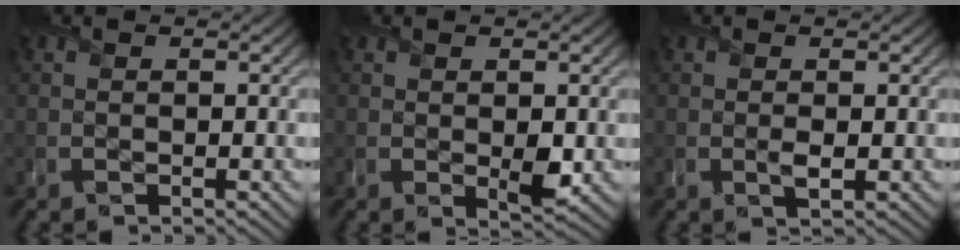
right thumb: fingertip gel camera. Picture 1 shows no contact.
{"total": 2.0, "force": [0.2, 1.0, 1.7], "torque": [-0.028, -0.009, 0.008]}
{"total": 0.9, "force": [0.0, 0.3, 0.8], "torque": [-0.017, -0.003, -0.001]}